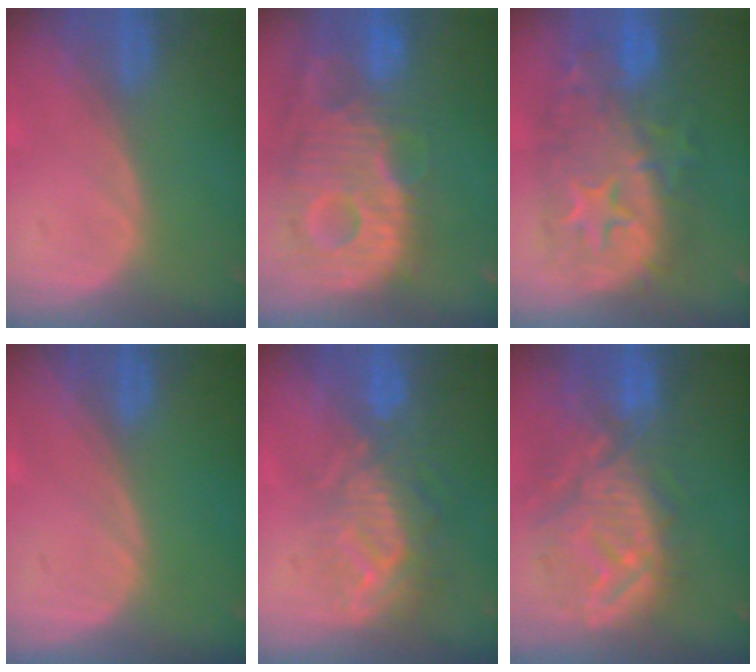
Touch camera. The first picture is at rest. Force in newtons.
{"total": 13.6, "press": 11.8, "slide": 6.8}
{"total": 12.5, "press": 12.5, "slide": 1.1}
{"total": 0.0}
{"total": 9.5, "press": 8.4, "slide": 4.4}
{"total": 11.9, "press": 10.9, "slide": 4.9}